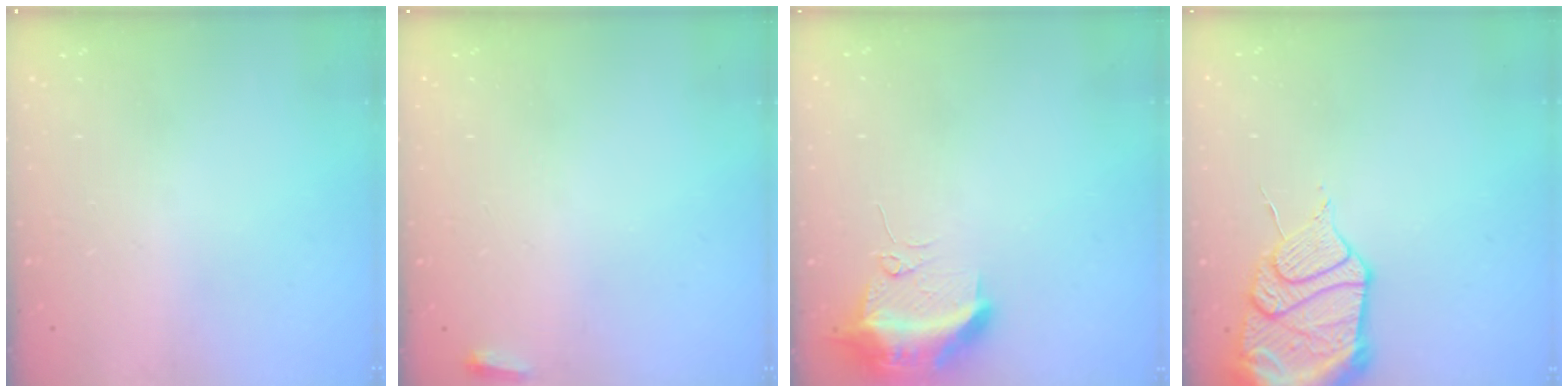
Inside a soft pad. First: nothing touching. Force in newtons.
{"total": 2.7, "press": 2.6, "slide": 0.9}
{"total": 11.0, "press": 10.9, "slide": 1.3}
{"total": 16.9, "press": 16.3, "slide": 4.2}